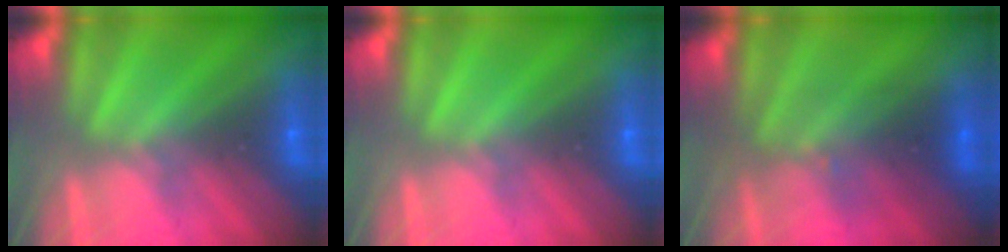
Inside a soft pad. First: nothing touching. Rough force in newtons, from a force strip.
{"total": 0.0}
{"total": 2.4}